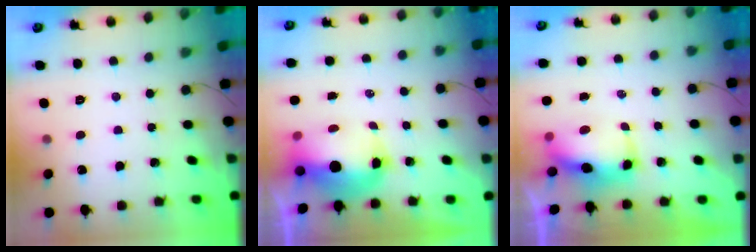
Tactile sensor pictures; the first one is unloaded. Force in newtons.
{"total": 12.4, "press": 12.1, "slide": 2.6}
{"total": 9.8, "press": 9.5, "slide": 2.1}